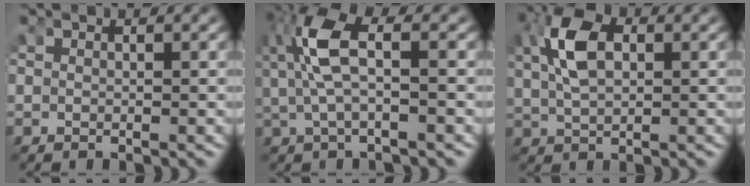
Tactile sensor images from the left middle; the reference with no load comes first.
{"total": 5.8, "force": [0.8, 2.7, 5.0], "torque": [-0.120, 0.009, 0.010]}
{"total": 5.7, "force": [1.3, 3.5, 4.3], "torque": [-0.103, 0.001, 0.023]}